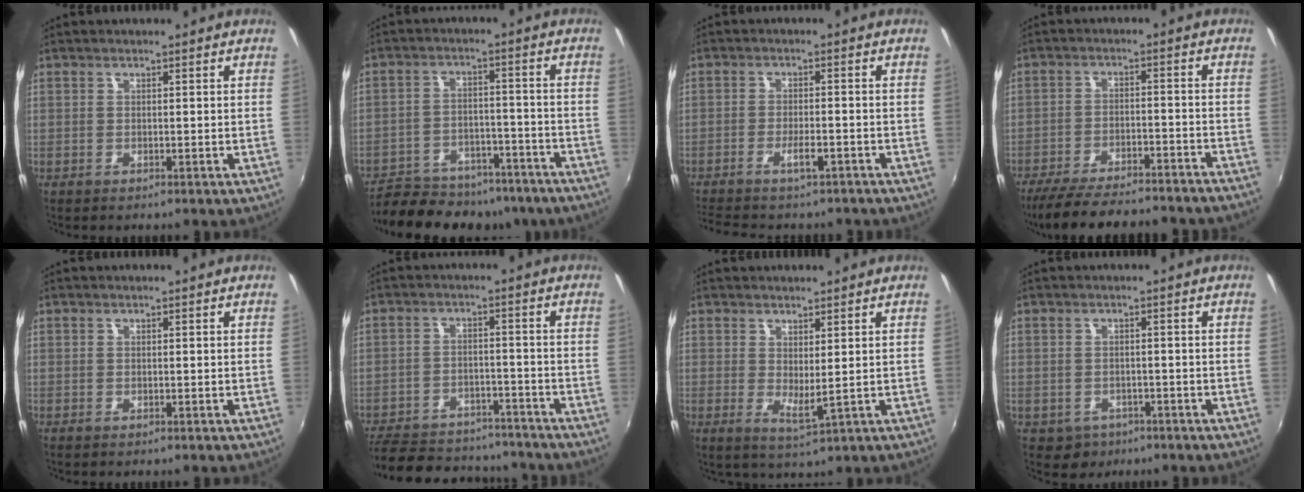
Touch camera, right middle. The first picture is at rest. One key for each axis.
{"total": 20.7, "fx": -17.4, "fy": 7.9, "fz": 8.0, "tx": -0.168, "ty": 0.002, "tz": -0.229}
{"total": 7.3, "fx": -5.9, "fy": 2.0, "fz": 3.9, "tx": -0.091, "ty": -0.010, "tz": -0.097}
{"total": 20.7, "fx": -18.5, "fy": 2.7, "fz": 9.0, "tx": -0.171, "ty": -0.029, "tz": -0.259}
{"total": 0.0}
{"total": 19.6, "fx": -16.3, "fy": 8.1, "fz": 7.2, "tx": -0.173, "ty": 0.013, "tz": -0.221}
{"total": 3.0, "fx": 0.9, "fy": 0.9, "fz": 2.7, "tx": -0.046, "ty": -0.012, "tz": 0.017}
{"total": 3.9, "fx": -1.8, "fy": 3.3, "fz": 0.9, "tx": -0.029, "ty": -0.002, "tz": -0.020}